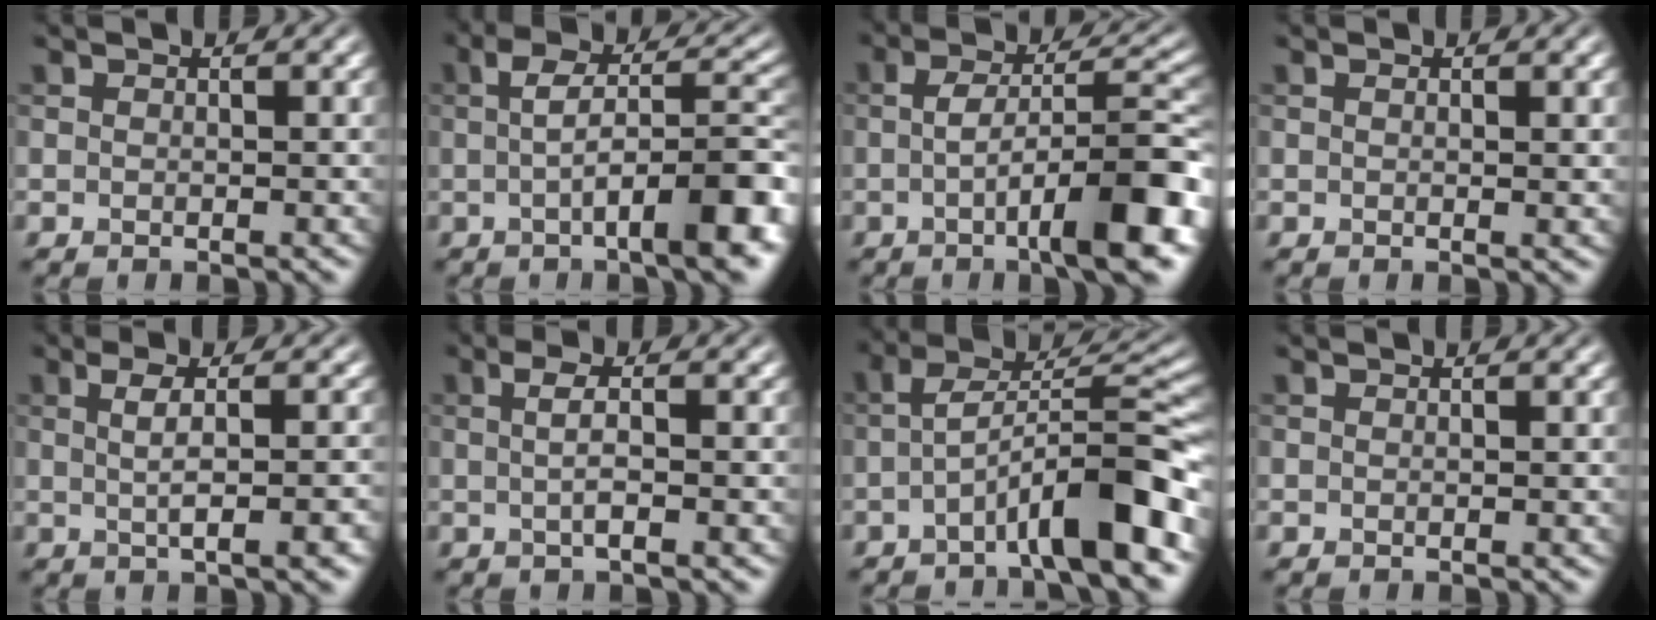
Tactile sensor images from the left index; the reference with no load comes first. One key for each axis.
{"total": 10.1, "fx": -1.7, "fy": 3.1, "fz": 9.5, "tx": -0.128, "ty": 0.002, "tz": -0.029}
{"total": 10.1, "fx": -2.1, "fy": 2.9, "fz": 9.5, "tx": -0.134, "ty": 0.000, "tz": -0.036}
{"total": 0.9, "fx": 0.3, "fy": 0.2, "fz": 0.9, "tx": -0.011, "ty": -0.002, "tz": 0.005}
{"total": 5.1, "fx": -0.1, "fy": 1.7, "fz": 4.8, "tx": -0.051, "ty": 0.011, "tz": -0.002}
{"total": 3.0, "fx": 0.0, "fy": 0.9, "fz": 2.9, "tx": -0.043, "ty": 0.005, "tz": -0.003}
{"total": 8.2, "fx": -3.4, "fy": 1.8, "fz": 7.3, "tx": -0.112, "ty": 0.022, "tz": -0.060}
{"total": 0.0}